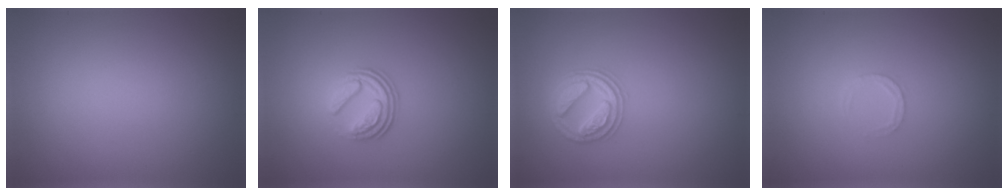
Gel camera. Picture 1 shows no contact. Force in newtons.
{"total": 3.8, "press": 2.5, "slide": 2.8}
{"total": 2.9, "press": 2.9, "slide": 0.4}
{"total": 1.3, "press": 1.3, "slide": 0.2}